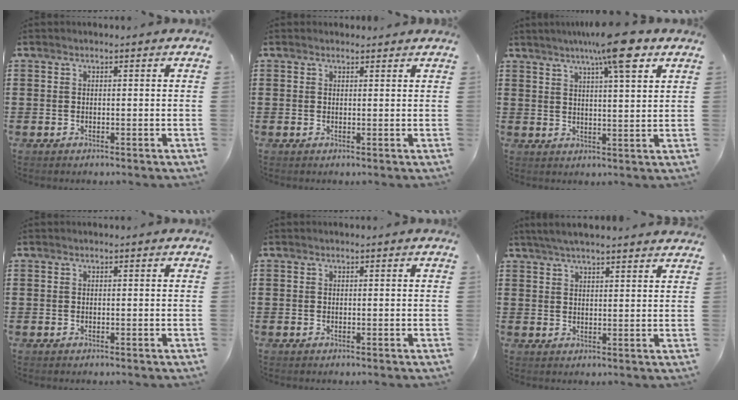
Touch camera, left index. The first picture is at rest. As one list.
[{"total": 0.9, "force": [0.8, 0.3, 0.2], "torque": [-0.004, 0.002, 0.017]}, {"total": 9.2, "force": [6.1, 0.9, 6.8], "torque": [-0.115, -0.012, 0.099]}, {"total": 0.0}, {"total": 0.0}, {"total": 3.7, "force": [3.4, 0.0, 1.5], "torque": [-0.037, 0.000, 0.063]}]